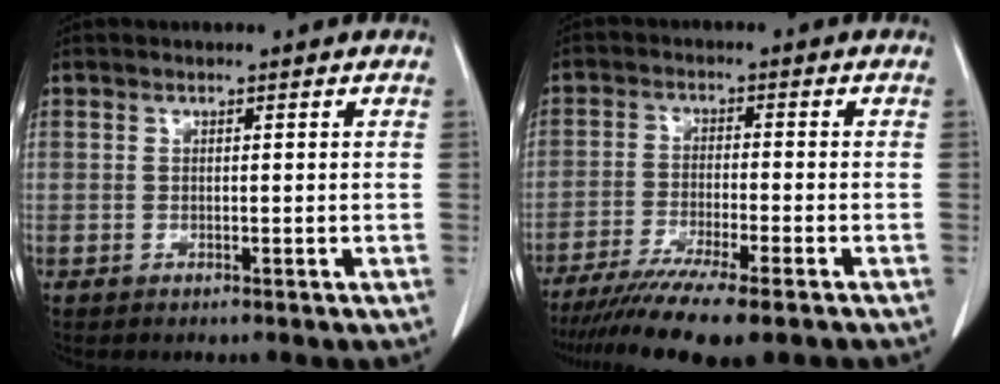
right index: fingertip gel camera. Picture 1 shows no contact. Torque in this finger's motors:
{"motor_torque": [1.18, -0.96, 0.67, 0.21]}